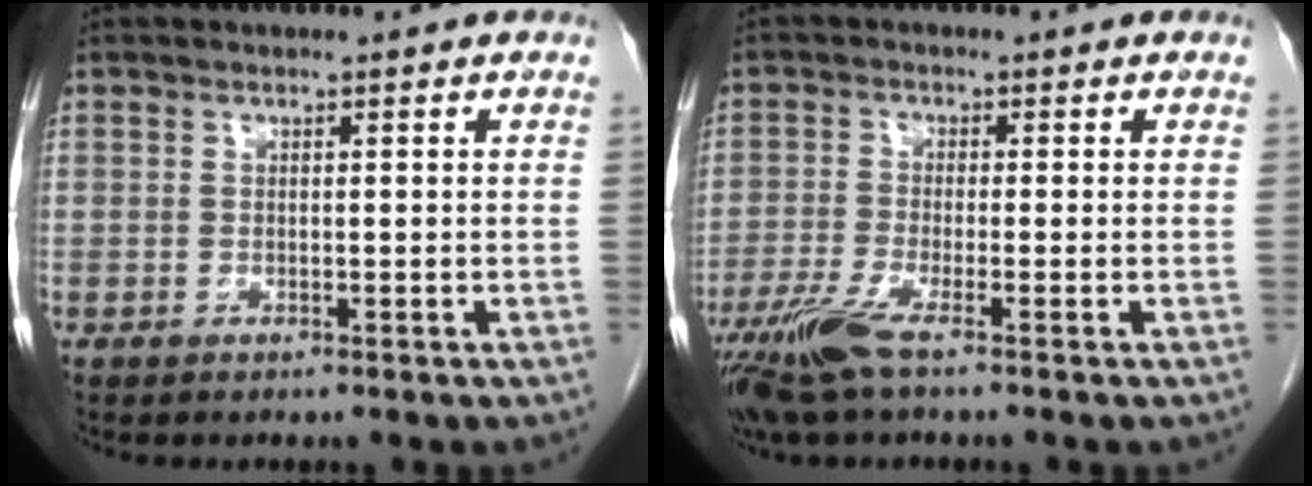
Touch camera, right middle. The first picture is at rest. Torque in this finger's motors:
{"motor_torque": [1.09, -0.87, 0.11, 0.10]}